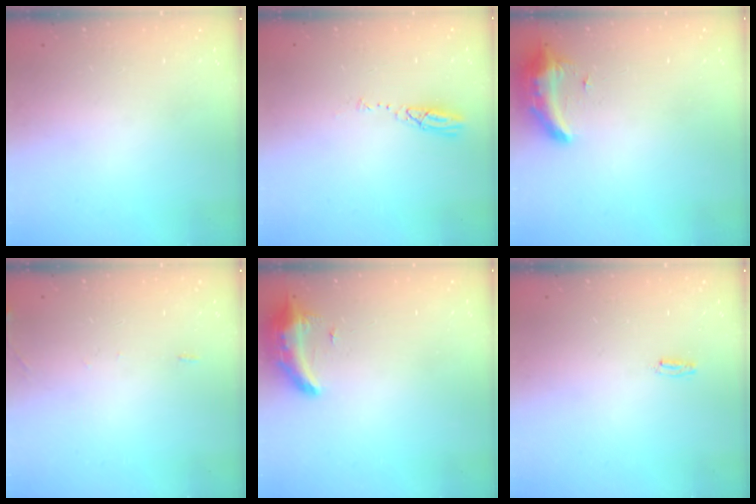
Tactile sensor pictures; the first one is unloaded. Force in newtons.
{"total": 3.8, "press": 3.8, "slide": 0.3}
{"total": 8.8, "press": 8.8, "slide": 0.6}
{"total": 5.8, "press": 5.7, "slide": 0.9}
{"total": 8.6, "press": 8.4, "slide": 1.5}
{"total": 3.5, "press": 2.7, "slide": 2.2}